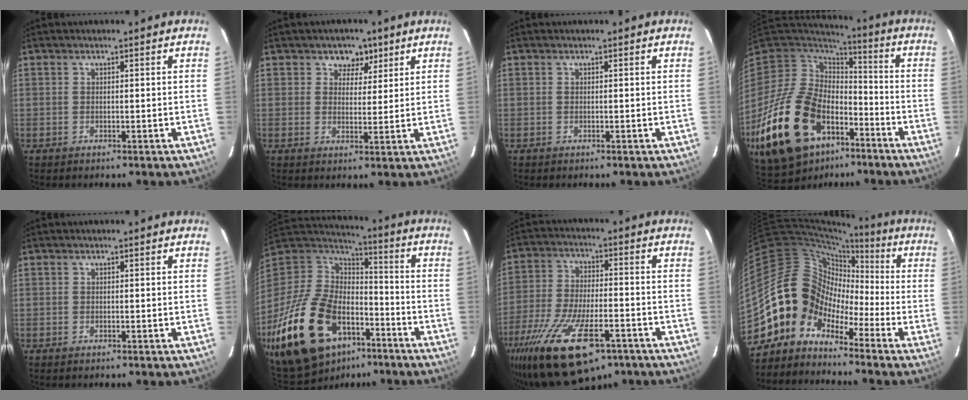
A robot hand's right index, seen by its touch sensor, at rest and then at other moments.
{"total": 4.6, "force": [2.7, 3.6, 1.2], "torque": [-0.005, -0.004, 0.039]}
{"total": 0.0}
{"total": 30.0, "force": [-15.0, 17.8, 18.9], "torque": [-0.414, -0.020, -0.240]}
{"total": 0.0}
{"total": 30.7, "force": [-15.8, 17.8, 19.4], "torque": [-0.423, -0.019, -0.252]}
{"total": 22.4, "force": [-13.9, 8.8, 15.2], "torque": [-0.311, -0.057, -0.229]}
{"total": 10.6, "force": [-6.1, 8.4, 2.1], "torque": [-0.047, 0.046, -0.139]}